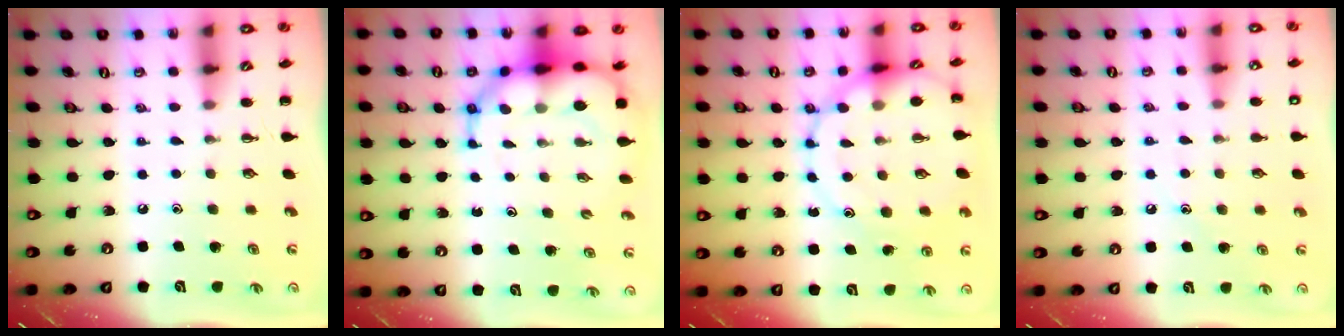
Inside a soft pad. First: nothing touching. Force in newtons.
{"total": 10.9, "press": 10.5, "slide": 2.9}
{"total": 13.9, "press": 13.8, "slide": 1.1}
{"total": 7.9, "press": 7.8, "slide": 1.7}